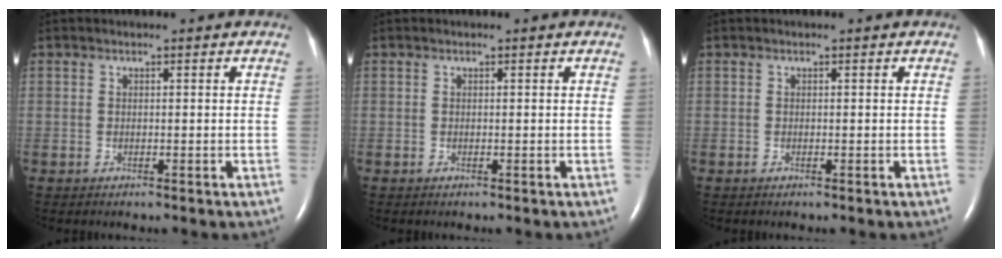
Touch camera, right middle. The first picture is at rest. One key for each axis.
{"total": 0.0}
{"total": 0.0}